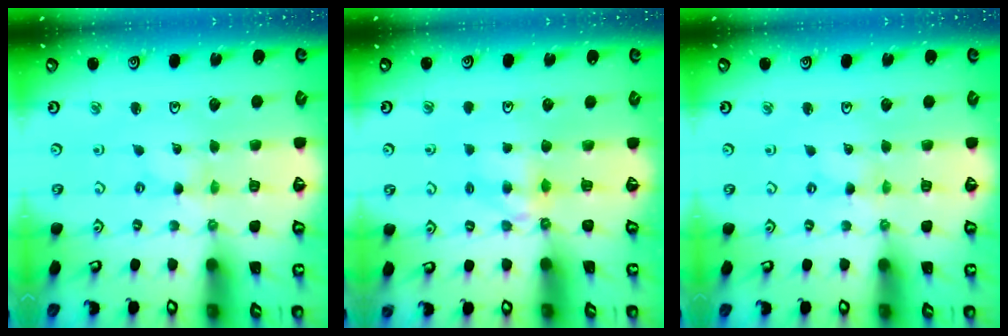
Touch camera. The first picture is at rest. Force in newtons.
{"total": 5.4, "press": 5.4, "slide": 0.1}
{"total": 0.0}